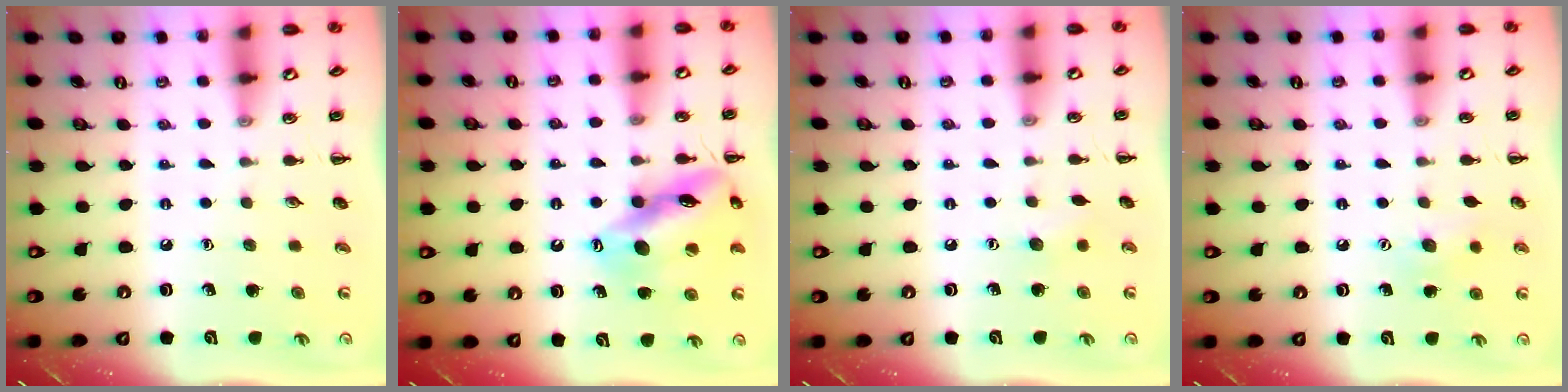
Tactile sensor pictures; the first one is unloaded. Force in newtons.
{"total": 15.3, "press": 15.2, "slide": 2.2}
{"total": 4.3, "press": 4.2, "slide": 1.2}
{"total": 7.6, "press": 7.4, "slide": 1.9}